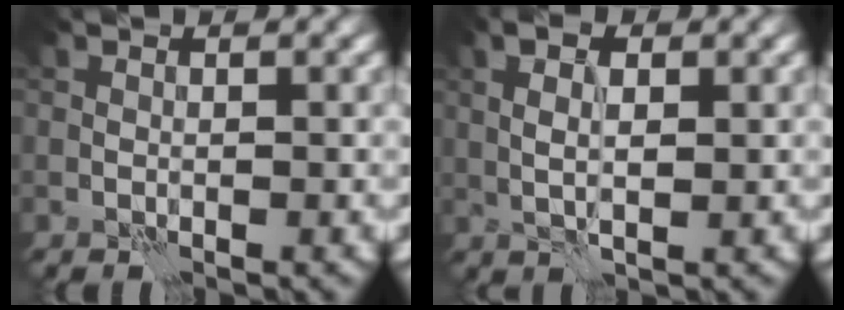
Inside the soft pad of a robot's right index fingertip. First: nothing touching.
{"total": 3.5, "force": [0.7, 1.6, 3.0], "torque": [-0.057, 0.006, 0.011]}